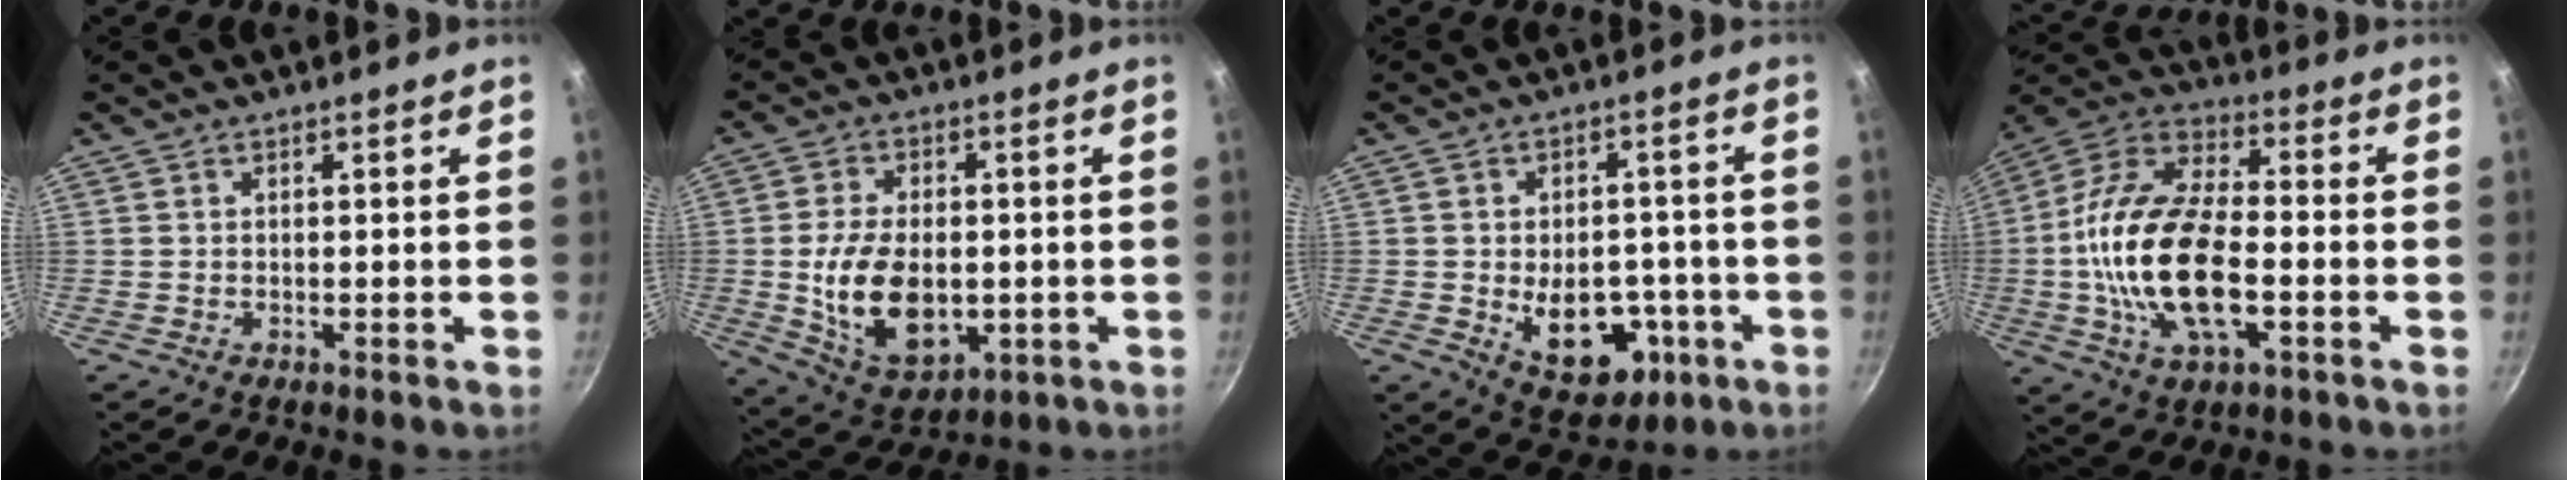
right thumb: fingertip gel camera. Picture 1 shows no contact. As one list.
[{"total": 14.5, "force": [-1.3, 9.1, 11.2], "torque": [-0.183, -0.004, -0.007]}, {"total": 13.0, "force": [-3.3, 8.8, 9.0], "torque": [-0.091, 0.011, -0.025]}, {"total": 21.0, "force": [-3.5, 10.4, 17.9], "torque": [-0.339, 0.031, -0.077]}]